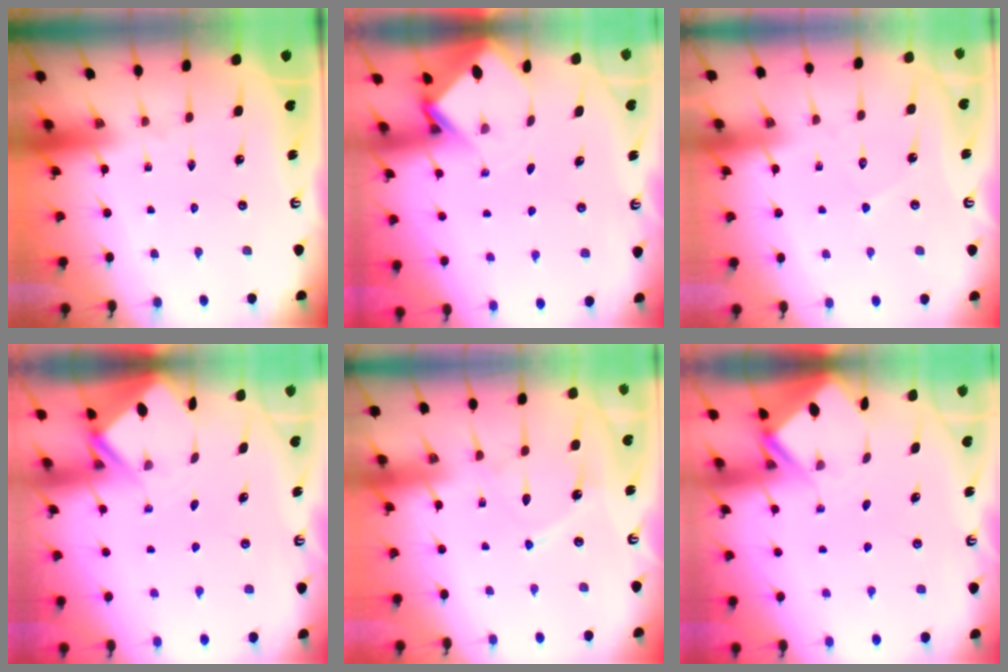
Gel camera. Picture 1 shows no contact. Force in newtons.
{"total": 3.0, "press": 3.0, "slide": 0.2}
{"total": 3.9, "press": 3.9, "slide": 0.3}
{"total": 2.4, "press": 2.4, "slide": 0.1}
{"total": 9.1, "press": 9.1, "slide": 0.9}
{"total": 2.4, "press": 2.4, "slide": 0.1}